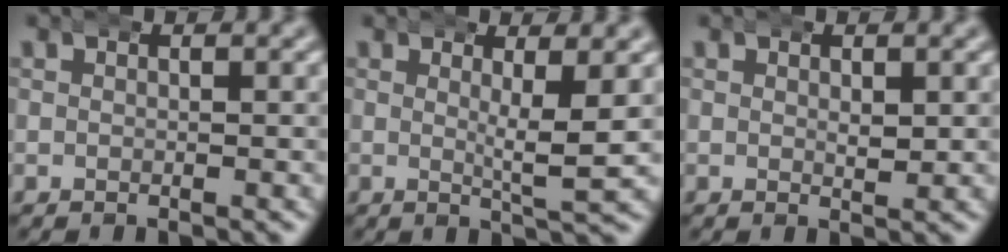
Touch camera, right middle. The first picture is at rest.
{"total": 3.5, "force": [1.2, 0.2, 3.2], "torque": [-0.050, -0.006, 0.017]}
{"total": 1.1, "force": [0.4, 0.5, 0.9], "torque": [-0.016, -0.008, 0.007]}